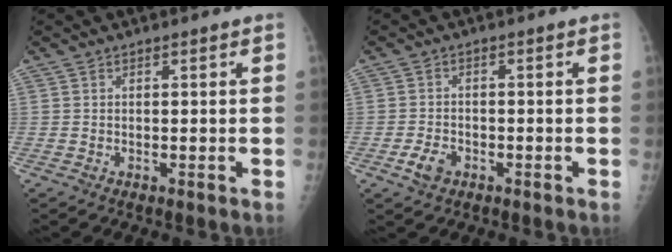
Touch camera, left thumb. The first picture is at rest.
{"total": 3.4, "force": [-1.6, 2.4, 1.9], "torque": [-0.034, 0.004, -0.028]}